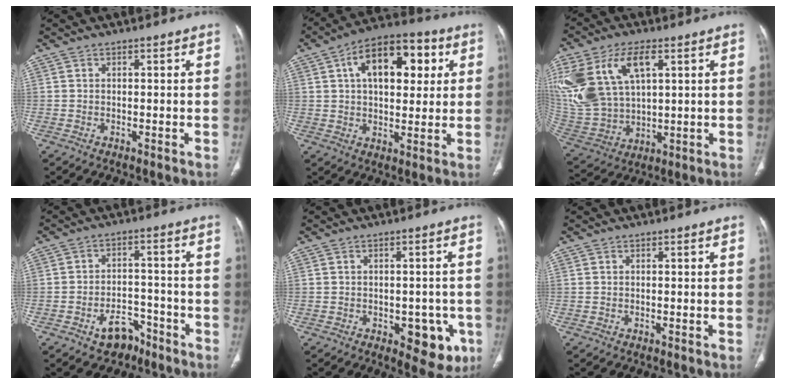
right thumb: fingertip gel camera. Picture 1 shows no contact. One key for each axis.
{"total": 16.3, "fx": 4.9, "fy": 9.1, "fz": 12.6, "tx": -0.159, "ty": 0.013, "tz": 0.073}
{"total": 22.3, "fx": 7.9, "fy": 13.1, "fz": 16.2, "tx": -0.367, "ty": -0.003, "tz": 0.163}
{"total": 6.5, "fx": -4.2, "fy": 4.2, "fz": 2.6, "tx": -0.018, "ty": 0.040, "tz": -0.060}
{"total": 8.6, "fx": -3.2, "fy": 4.7, "fz": 6.4, "tx": -0.039, "ty": 0.005, "tz": -0.031}
{"total": 0.0}